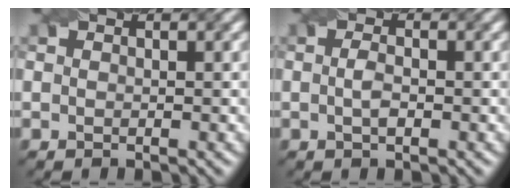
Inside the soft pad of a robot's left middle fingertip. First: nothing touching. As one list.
[{"total": 1.4, "force": [-0.3, 0.5, 1.3], "torque": [-0.029, 0.000, -0.005]}]